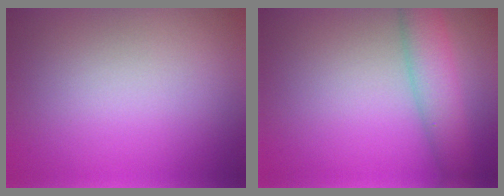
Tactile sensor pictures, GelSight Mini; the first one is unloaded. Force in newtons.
{"total": 4.5, "press": 4.5, "slide": 0.1}